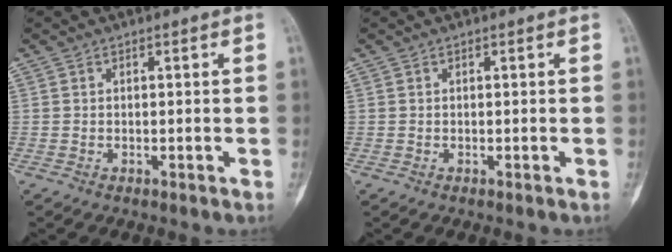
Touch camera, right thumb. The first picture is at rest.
{"total": 0.0}